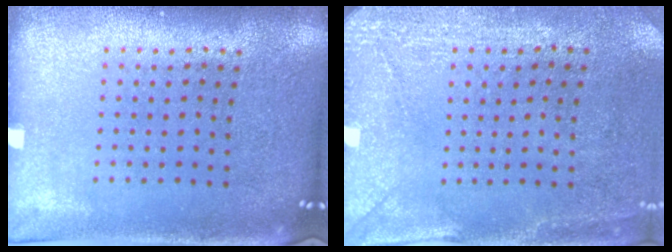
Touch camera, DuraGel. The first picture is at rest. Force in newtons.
{"total": 2.9, "press": 2.4, "slide": 1.6}